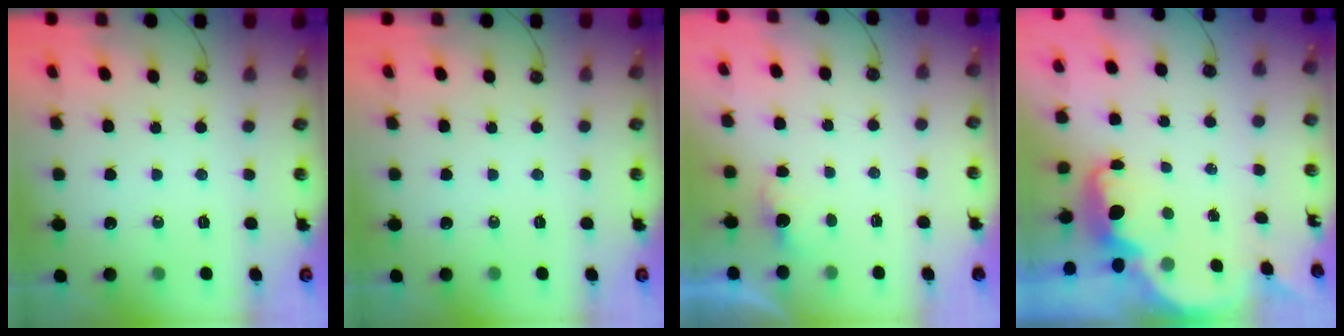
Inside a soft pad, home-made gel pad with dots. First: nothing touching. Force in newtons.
{"total": 0.0}
{"total": 1.9, "press": 1.7, "slide": 0.8}
{"total": 2.5, "press": 2.4, "slide": 0.6}